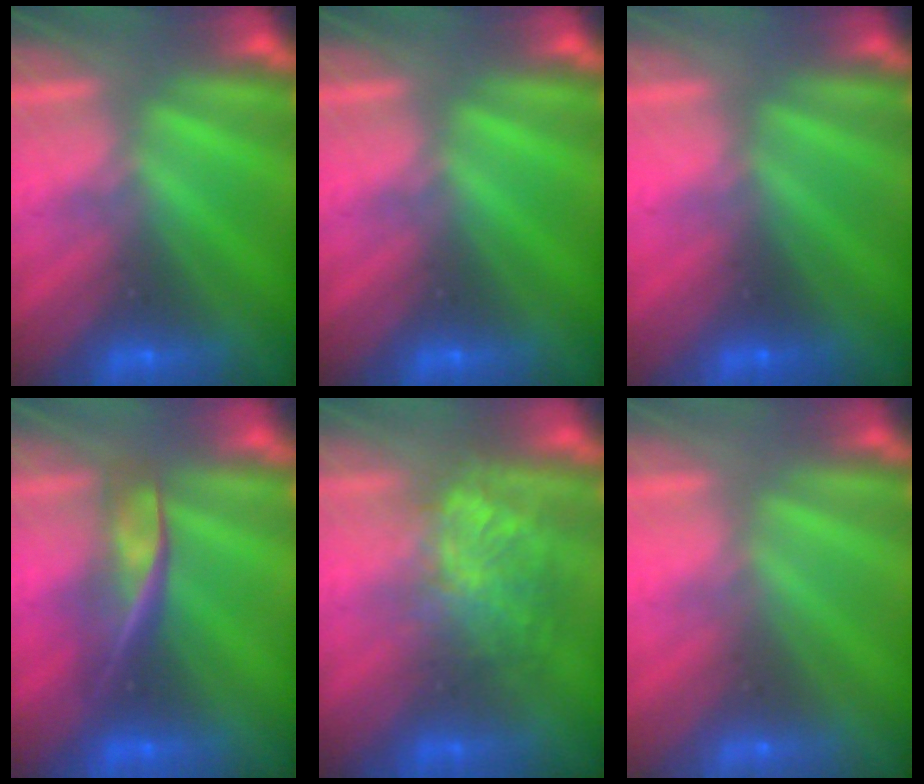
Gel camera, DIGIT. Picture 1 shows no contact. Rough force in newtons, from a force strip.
{"total": 0.0}
{"total": 3.4}
{"total": 2.3}
{"total": 3.4}
{"total": 2.9}